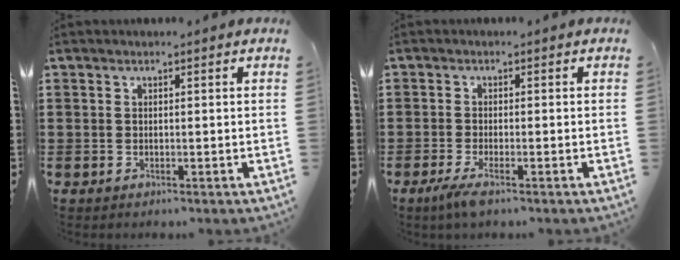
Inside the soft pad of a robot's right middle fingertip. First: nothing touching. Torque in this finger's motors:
{"motor_torque": [1.20, 0.36, 0.15, 0.11]}